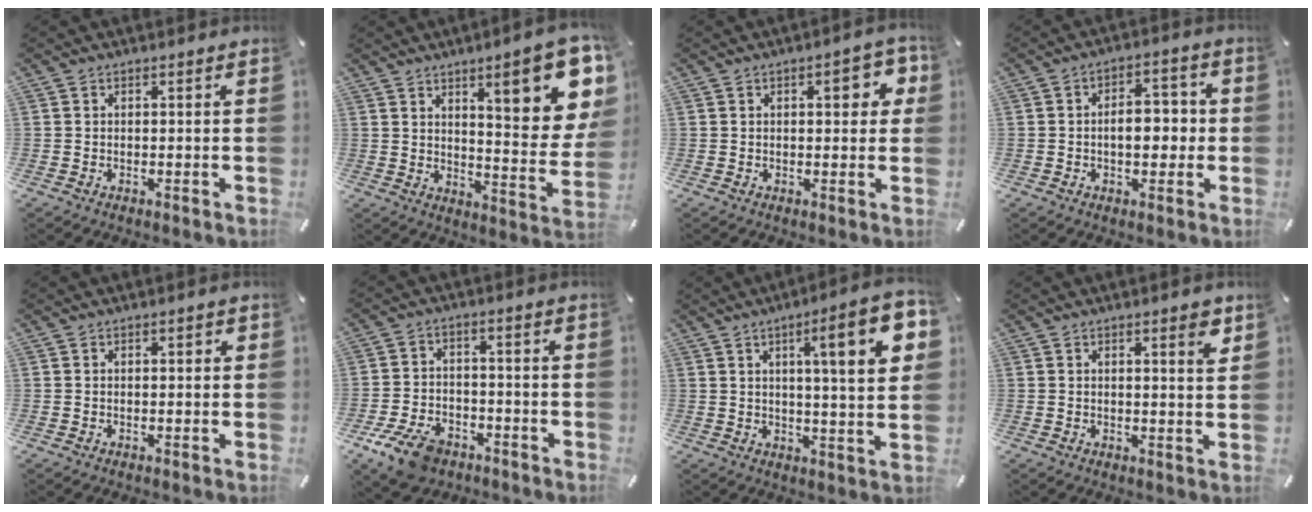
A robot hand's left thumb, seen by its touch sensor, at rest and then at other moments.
{"total": 17.5, "force": [9.4, 5.5, 13.7], "torque": [-0.175, -0.064, 0.147]}
{"total": 6.5, "force": [1.9, 3.0, 5.5], "torque": [-0.059, -0.006, 0.021]}
{"total": 7.5, "force": [-0.9, 4.6, 5.8], "torque": [-0.071, 0.005, -0.021]}
{"total": 0.6, "force": [0.0, 0.3, 0.5], "torque": [-0.010, 0.004, -0.002]}
{"total": 9.8, "force": [-6.2, 5.8, 4.9], "torque": [-0.100, 0.035, -0.113]}
{"total": 16.0, "force": [5.6, 3.1, 14.7], "torque": [-0.213, -0.018, 0.075]}
{"total": 3.5, "force": [2.0, 0.6, 2.8], "torque": [-0.042, -0.006, 0.029]}